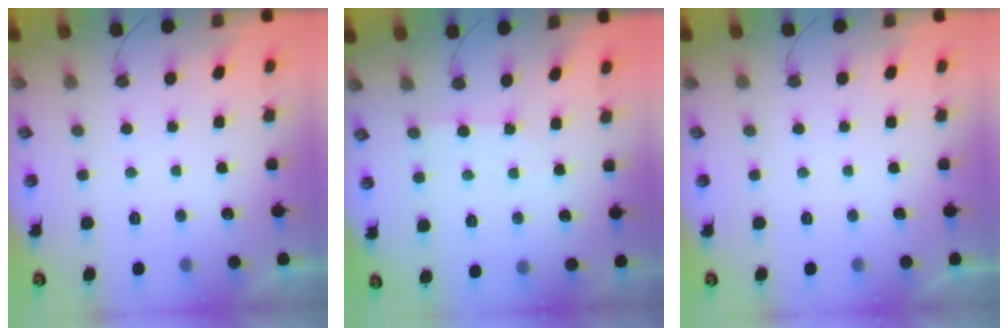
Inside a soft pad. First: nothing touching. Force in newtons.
{"total": 3.2, "press": 3.2, "slide": 0.4}
{"total": 0.0}